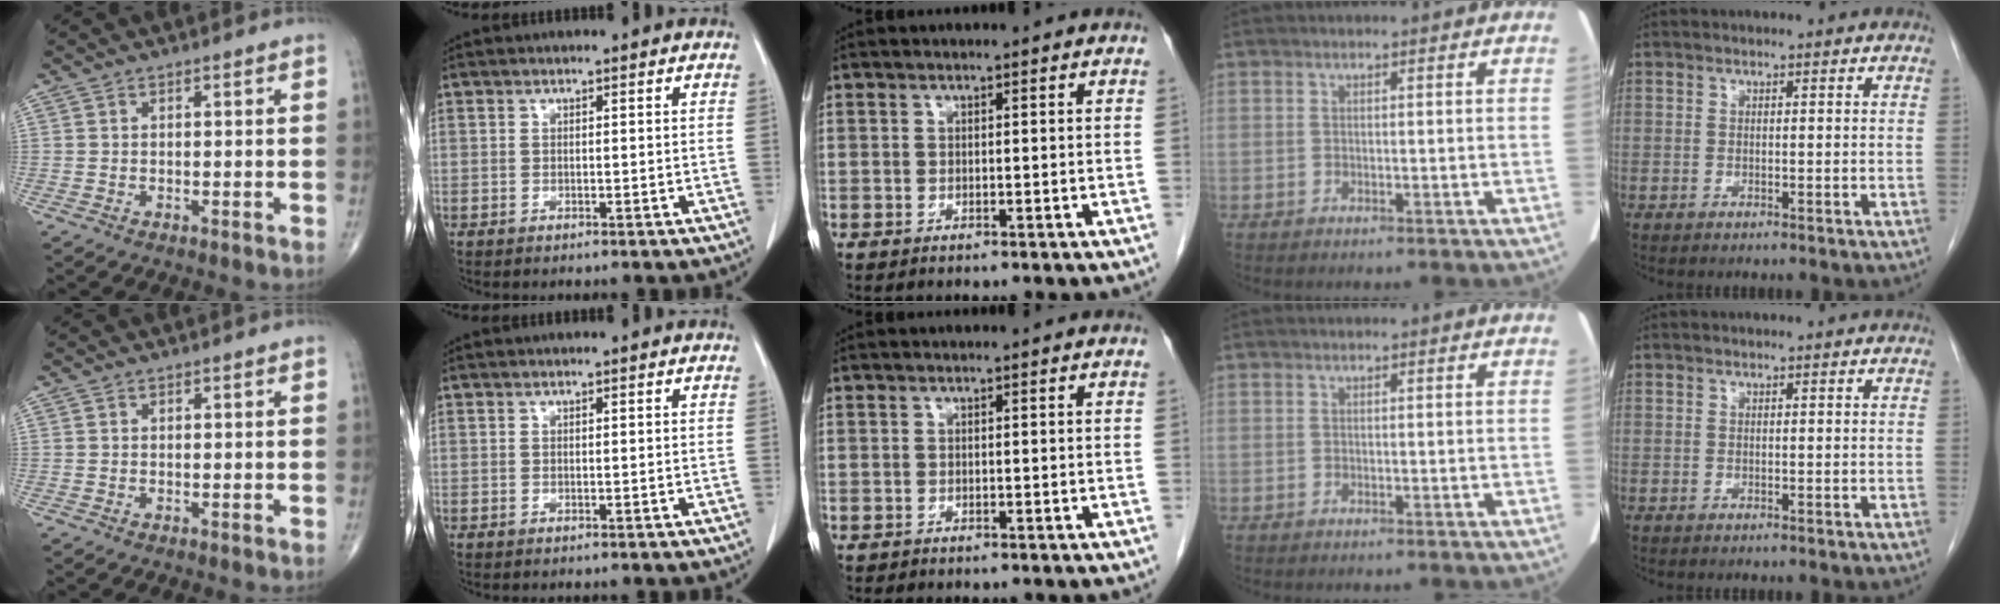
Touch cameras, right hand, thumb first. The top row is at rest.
{}